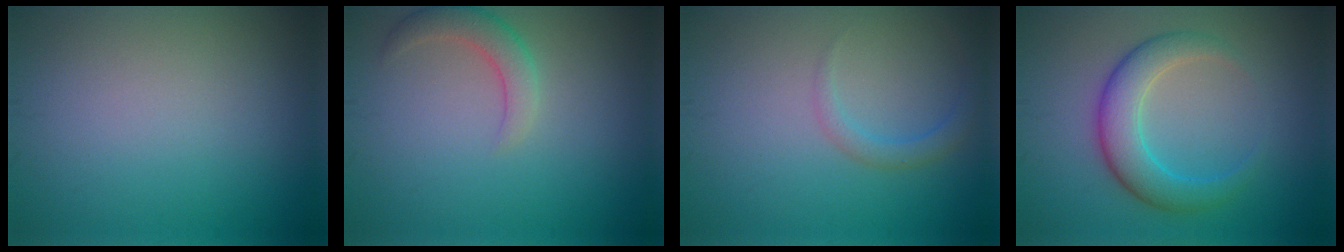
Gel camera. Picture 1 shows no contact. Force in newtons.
{"total": 2.5, "press": 2.5, "slide": 0.2}
{"total": 1.6, "press": 1.6, "slide": 0.1}
{"total": 4.6, "press": 4.6, "slide": 0.1}